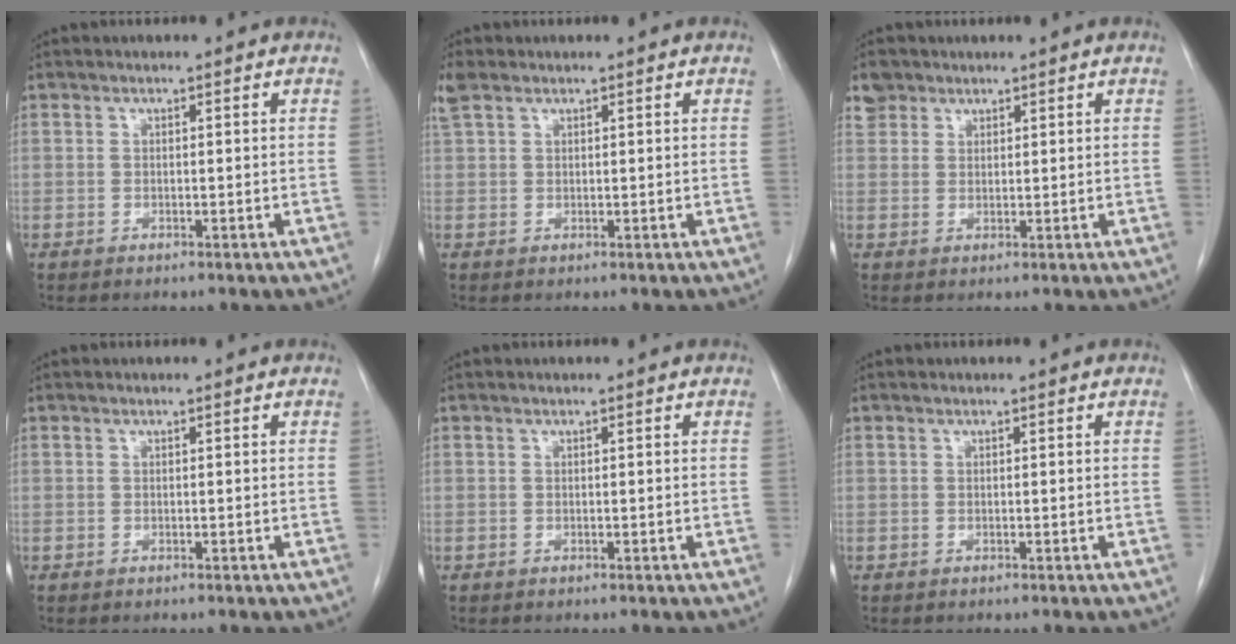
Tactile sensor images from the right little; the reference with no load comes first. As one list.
[{"total": 2.6, "force": [1.8, 1.4, 1.3], "torque": [-0.040, 0.022, 0.041]}, {"total": 2.7, "force": [1.9, 1.9, 0.1], "torque": [0.003, 0.008, 0.031]}, {"total": 0.0}, {"total": 0.0}, {"total": 0.0}]